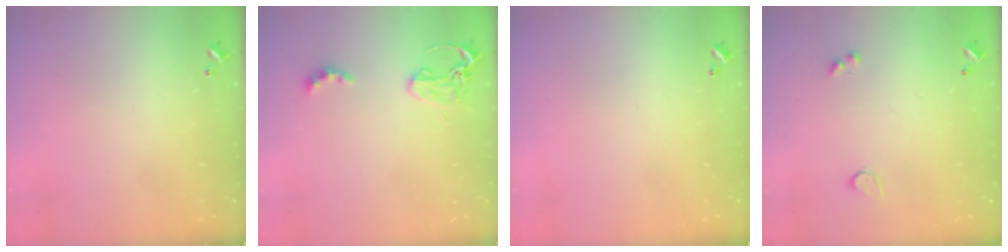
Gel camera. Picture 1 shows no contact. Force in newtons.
{"total": 2.9, "press": 2.8, "slide": 0.6}
{"total": 0.0}
{"total": 1.9, "press": 1.5, "slide": 1.1}